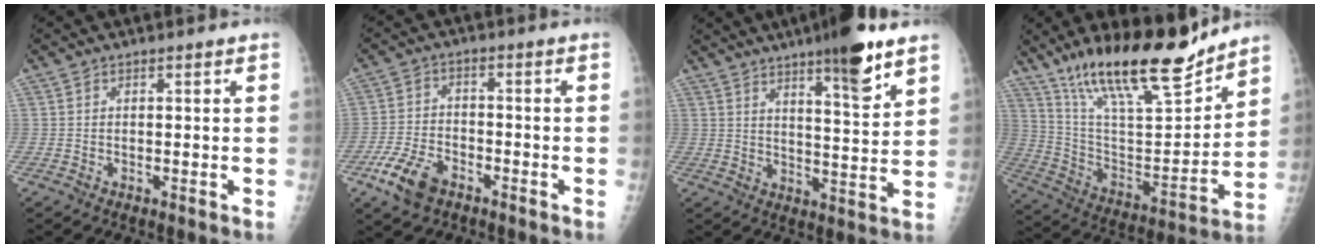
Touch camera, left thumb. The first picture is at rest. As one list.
[{"total": 8.4, "force": [-5.0, 4.8, 4.8], "torque": [-0.096, 0.015, -0.092]}, {"total": 12.2, "force": [8.1, 2.0, 8.9], "torque": [-0.120, -0.047, 0.120]}, {"total": 23.3, "force": [18.0, 5.9, 13.7], "torque": [-0.203, -0.085, 0.314]}]